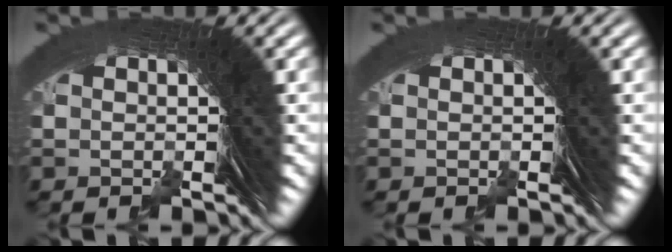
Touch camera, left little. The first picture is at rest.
{"total": 0.0}